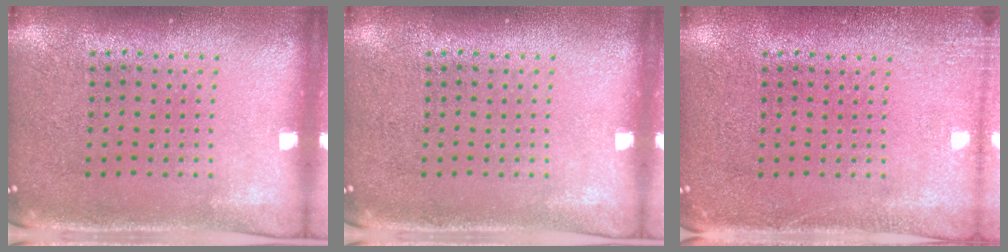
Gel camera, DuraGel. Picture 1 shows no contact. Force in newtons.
{"total": 0.0}
{"total": 1.9, "press": 1.9, "slide": 0.3}